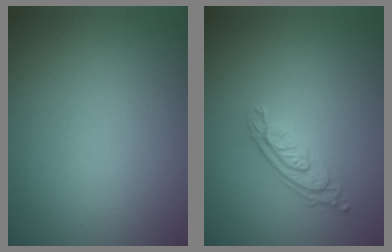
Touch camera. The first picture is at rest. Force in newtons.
{"total": 3.0, "press": 2.2, "slide": 2.0}